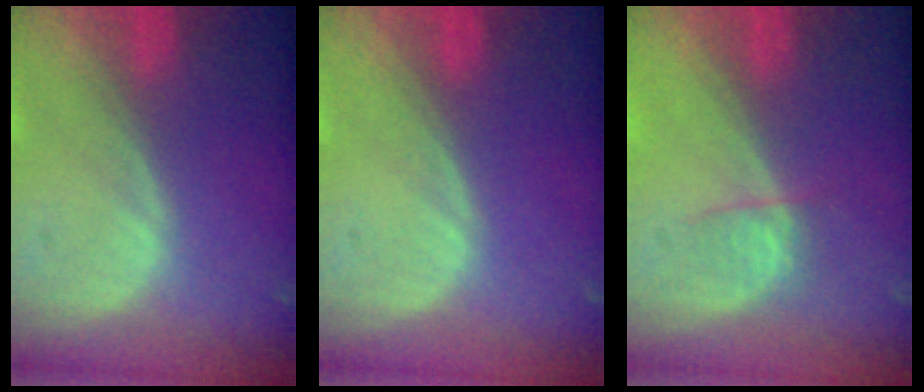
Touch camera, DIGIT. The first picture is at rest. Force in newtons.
{"total": 0.0}
{"total": 2.2, "press": 2.0, "slide": 0.9}